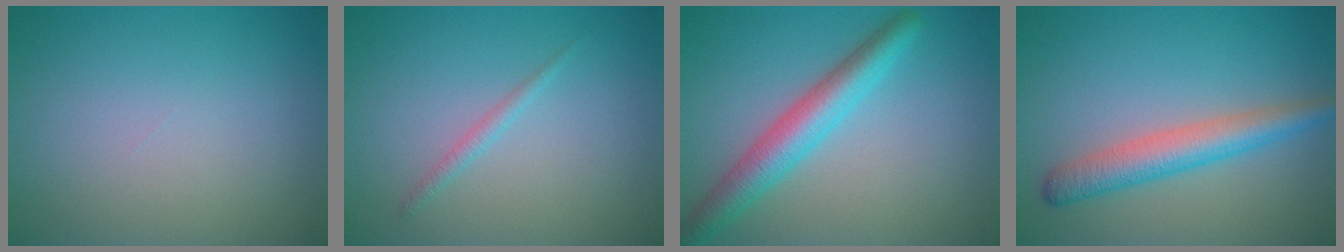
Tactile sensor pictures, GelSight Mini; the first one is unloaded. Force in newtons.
{"total": 1.0, "press": 1.0, "slide": 0.1}
{"total": 4.7, "press": 4.7, "slide": 0.1}
{"total": 4.1, "press": 4.1, "slide": 0.1}